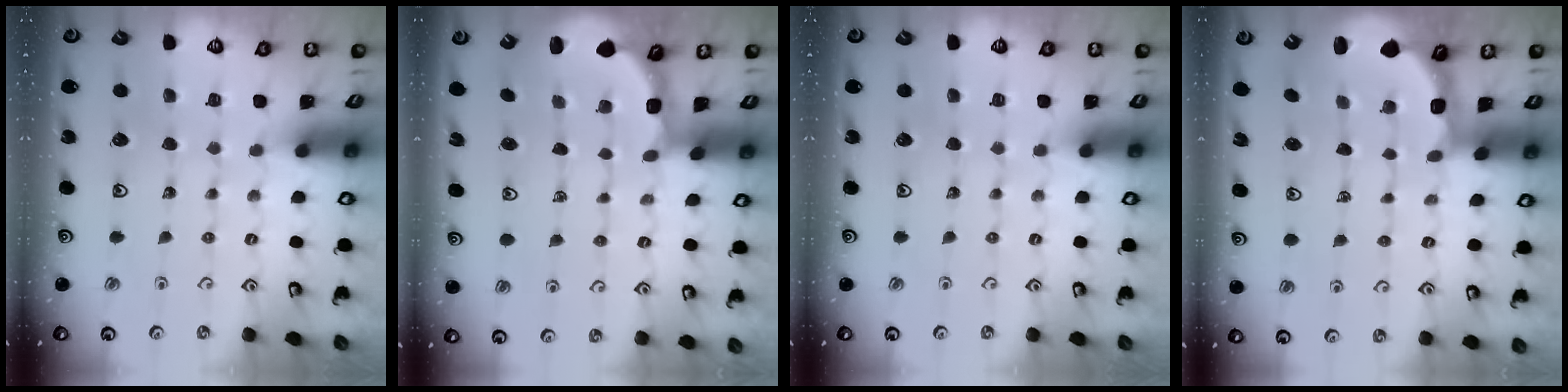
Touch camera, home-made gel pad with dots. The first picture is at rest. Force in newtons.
{"total": 2.9, "press": 2.5, "slide": 1.4}
{"total": 0.0}
{"total": 2.7, "press": 2.1, "slide": 1.7}